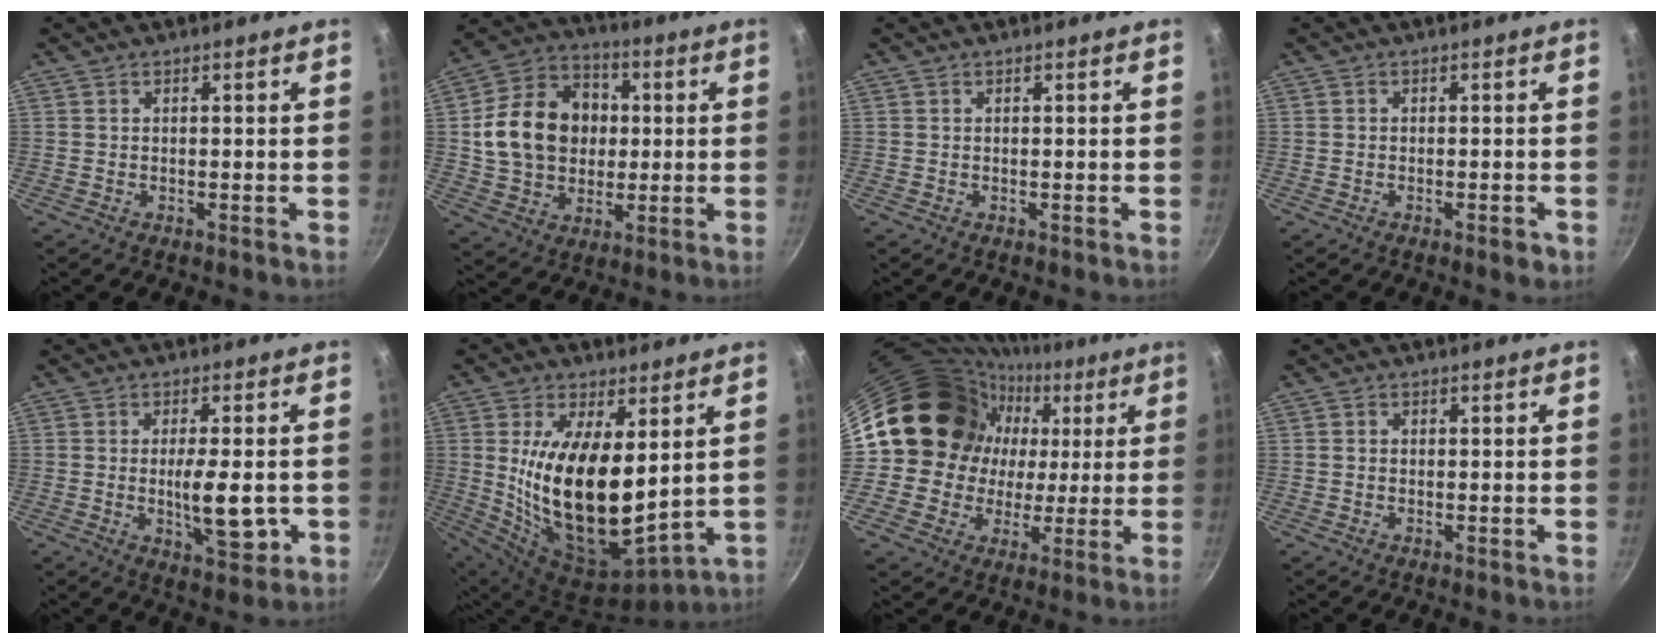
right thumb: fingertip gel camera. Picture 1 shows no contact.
{"total": 17.5, "force": [1.7, 13.9, 10.5], "torque": [-0.153, 0.020, 0.025]}
{"total": 0.0}
{"total": 2.0, "force": [-1.0, 0.8, 1.5], "torque": [-0.022, 0.008, -0.014]}
{"total": 9.2, "force": [-1.4, 3.2, 8.5], "torque": [-0.116, -0.004, -0.014]}
{"total": 20.8, "force": [3.4, 9.9, 18.0], "torque": [-0.321, -0.047, 0.077]}
{"total": 18.5, "force": [3.5, 17.0, 6.6], "torque": [-0.076, 0.024, 0.056]}
{"total": 0.9, "force": [0.0, 0.8, 0.4], "torque": [-0.007, 0.004, 0.000]}